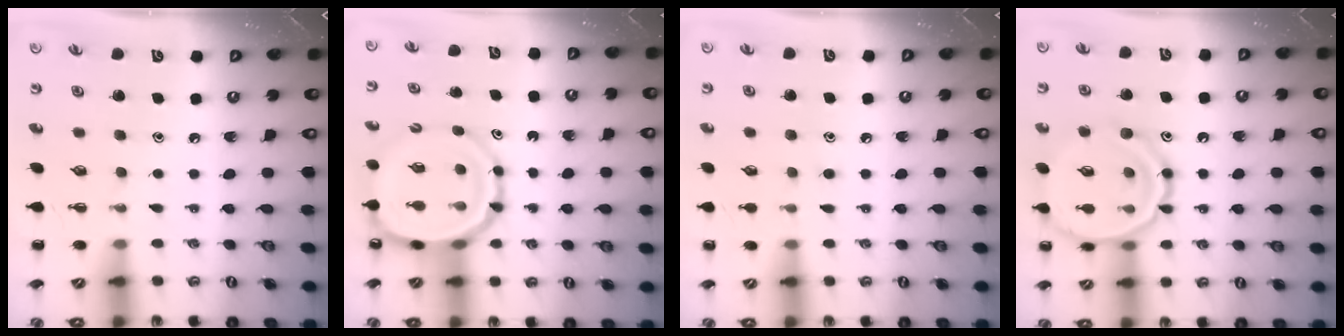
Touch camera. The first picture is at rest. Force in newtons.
{"total": 12.9, "press": 12.5, "slide": 3.2}
{"total": 6.0, "press": 5.6, "slide": 2.2}
{"total": 15.5, "press": 15.4, "slide": 1.0}